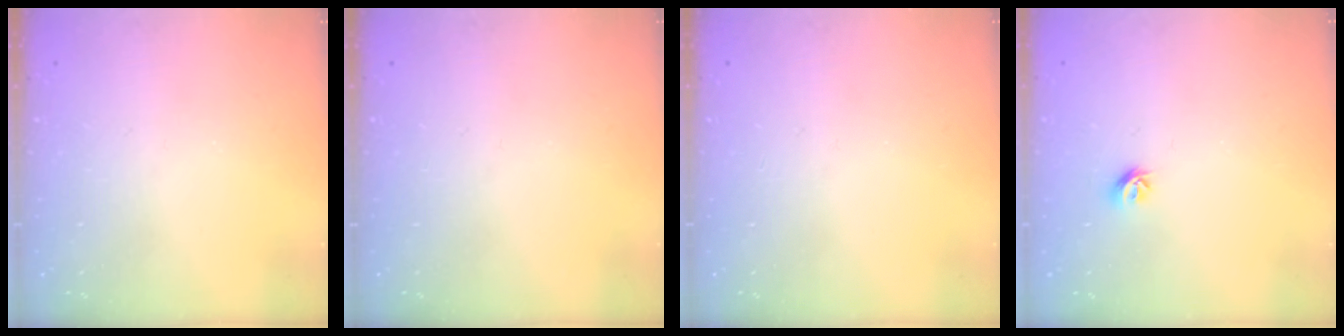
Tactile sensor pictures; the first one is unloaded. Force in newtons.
{"total": 0.0}
{"total": 0.0}
{"total": 5.4, "press": 5.3, "slide": 0.9}